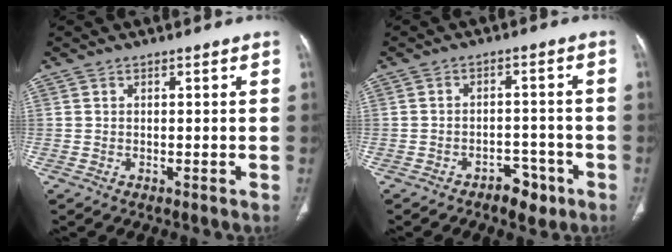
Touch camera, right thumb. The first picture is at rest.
{"total": 5.1, "force": [-3.3, 3.0, 2.5], "torque": [-0.017, 0.029, -0.043]}